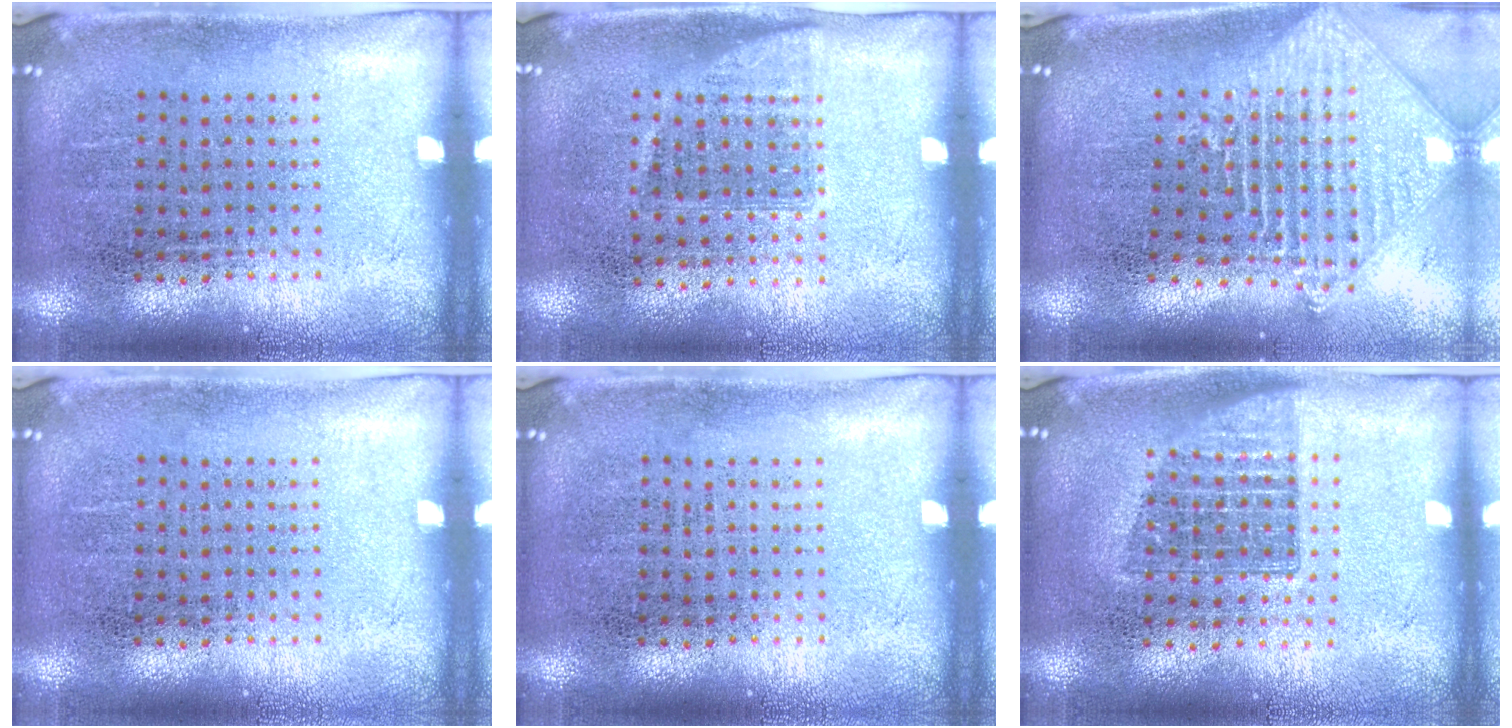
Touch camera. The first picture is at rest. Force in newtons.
{"total": 0.9, "press": 0.8, "slide": 0.4}
{"total": 2.2, "press": 1.8, "slide": 1.3}
{"total": 0.0}
{"total": 0.0}
{"total": 1.4, "press": 1.2, "slide": 0.8}